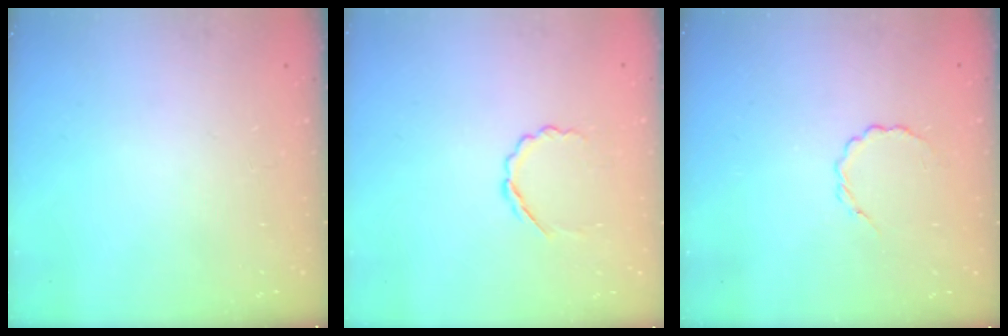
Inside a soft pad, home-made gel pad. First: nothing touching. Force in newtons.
{"total": 3.5, "press": 3.3, "slide": 1.1}
{"total": 3.0, "press": 2.8, "slide": 1.0}